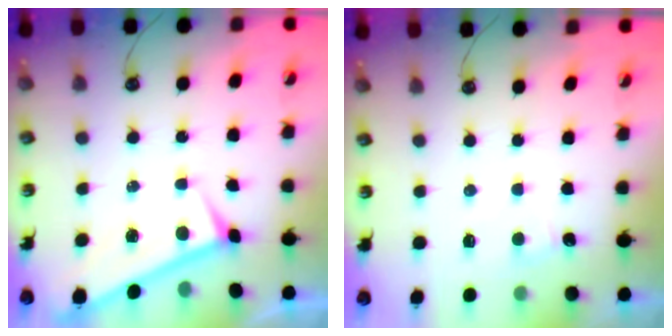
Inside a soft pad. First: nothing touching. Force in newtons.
{"total": 1.2, "press": 1.1, "slide": 0.4}